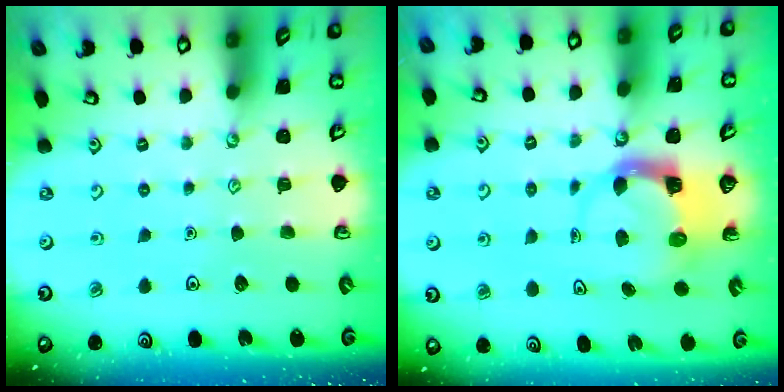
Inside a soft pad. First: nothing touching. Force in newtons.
{"total": 3.7, "press": 3.6, "slide": 0.5}